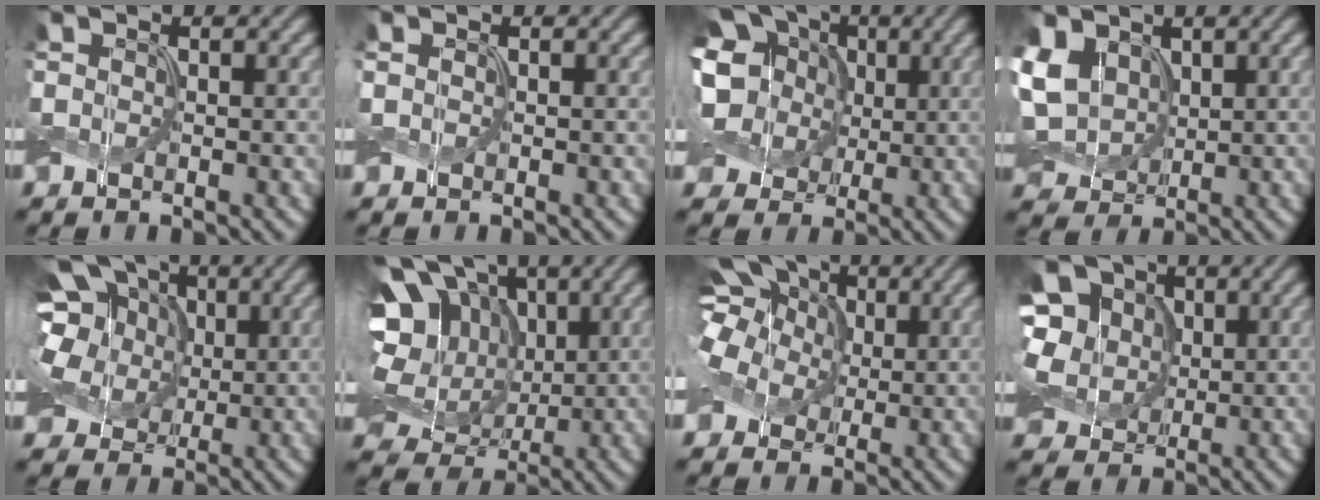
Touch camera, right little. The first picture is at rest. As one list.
[{"total": 0.0}, {"total": 10.4, "force": [1.7, 8.5, 5.8], "torque": [-0.149, 0.039, 0.012]}, {"total": 6.8, "force": [1.8, 5.1, 4.0], "torque": [-0.111, 0.014, 0.036]}, {"total": 10.7, "force": [1.5, 8.6, 6.1], "torque": [-0.140, 0.032, 0.006]}, {"total": 14.2, "force": [3.1, 11.1, 8.3], "torque": [-0.195, 0.024, 0.045]}, {"total": 10.4, "force": [3.9, 7.5, 6.1], "torque": [-0.136, 0.045, 0.039]}, {"total": 11.0, "force": [2.0, 9.3, 5.6], "torque": [-0.136, 0.025, 0.028]}]